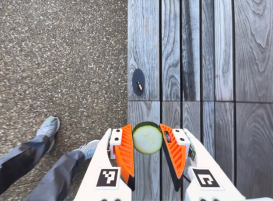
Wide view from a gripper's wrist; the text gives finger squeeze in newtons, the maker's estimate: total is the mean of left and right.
{"total": 10.7, "left": 10.6, "right": 10.9}